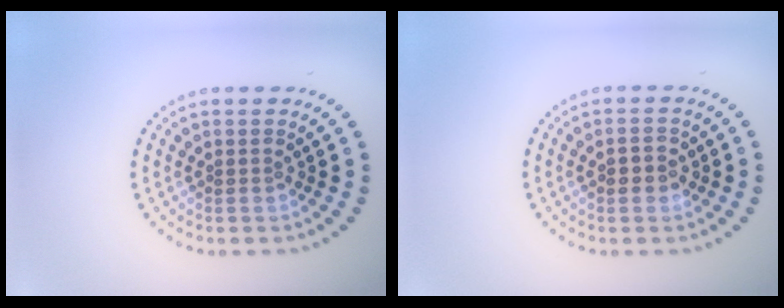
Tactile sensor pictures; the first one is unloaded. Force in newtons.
{"total": 1.5, "press": 1.4, "slide": 0.3}